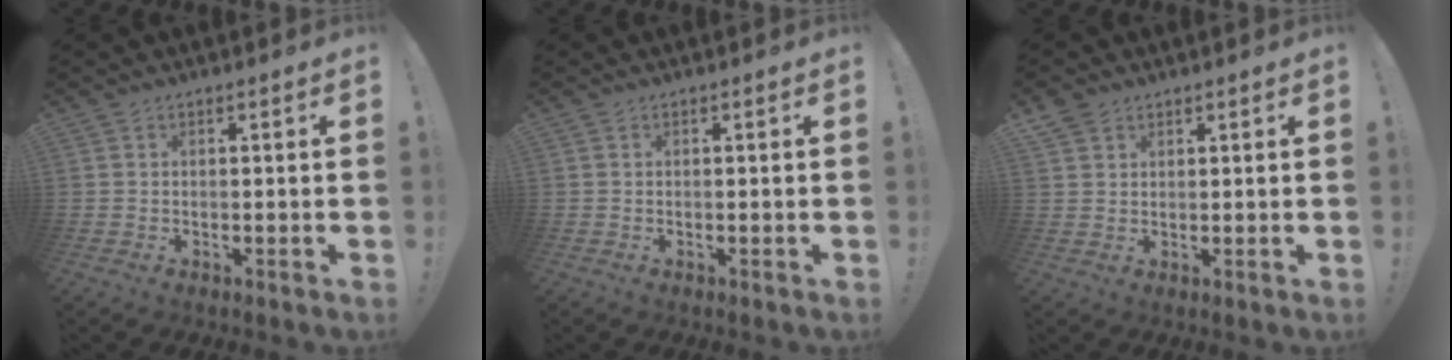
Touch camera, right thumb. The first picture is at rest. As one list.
[{"total": 0.0}, {"total": 3.3, "force": [2.4, 2.1, 0.6], "torque": [-0.004, -0.014, 0.043]}]